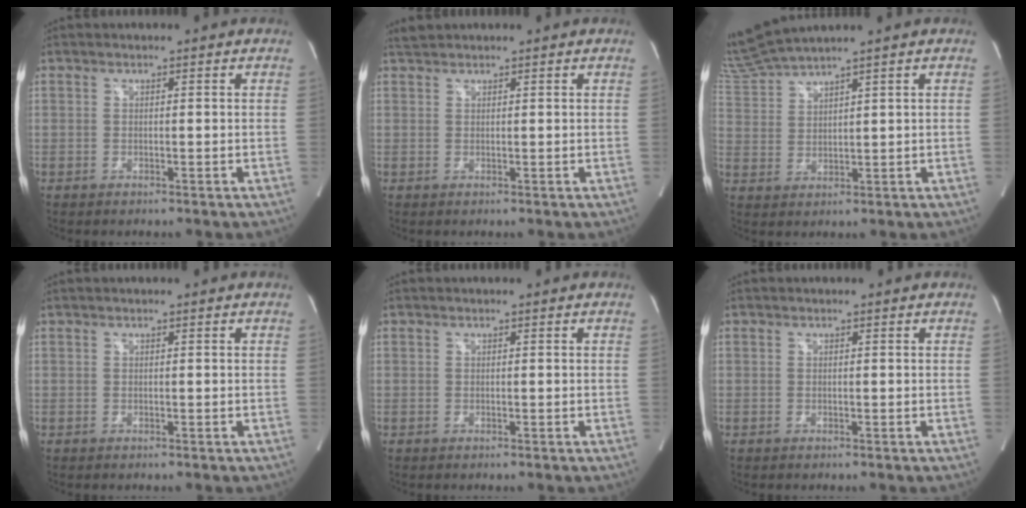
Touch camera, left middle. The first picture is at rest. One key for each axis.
{"total": 1.3, "fx": 1.3, "fy": 0.0, "fz": 0.0, "tx": -0.012, "ty": 0.010, "tz": 0.031}
{"total": 7.2, "fx": 6.7, "fy": -1.6, "fz": 2.1, "tx": -0.064, "ty": 0.004, "tz": 0.147}
{"total": 0.0}
{"total": 0.0}
{"total": 0.0}